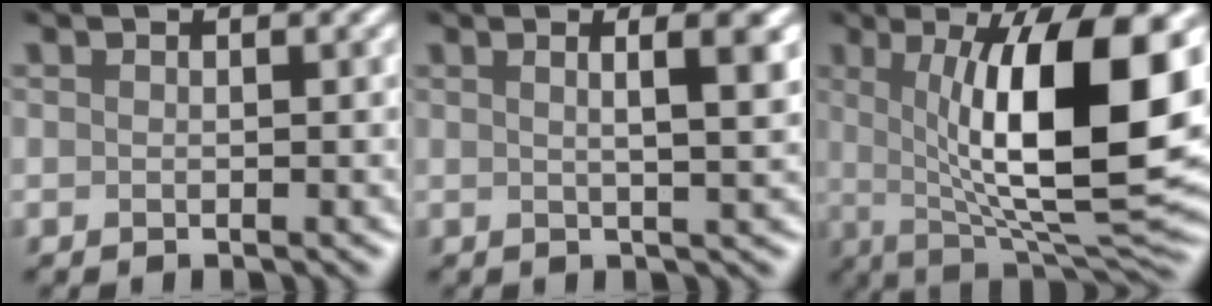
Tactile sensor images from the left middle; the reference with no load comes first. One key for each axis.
{"total": 4.9, "fx": 1.5, "fy": 1.6, "fz": 4.4, "tx": -0.036, "ty": 0.022, "tz": -0.004}
{"total": 14.4, "fx": 2.2, "fy": 4.4, "fz": 13.6, "tx": -0.188, "ty": -0.006, "tz": 0.033}